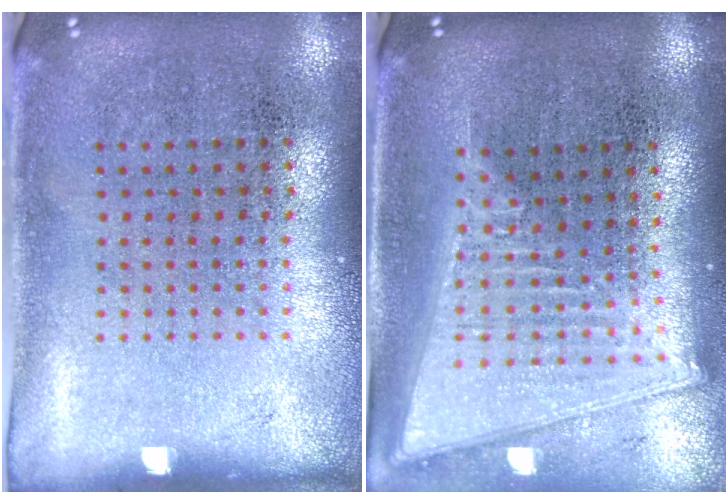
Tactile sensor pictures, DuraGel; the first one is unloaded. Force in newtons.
{"total": 2.1, "press": 1.8, "slide": 1.1}